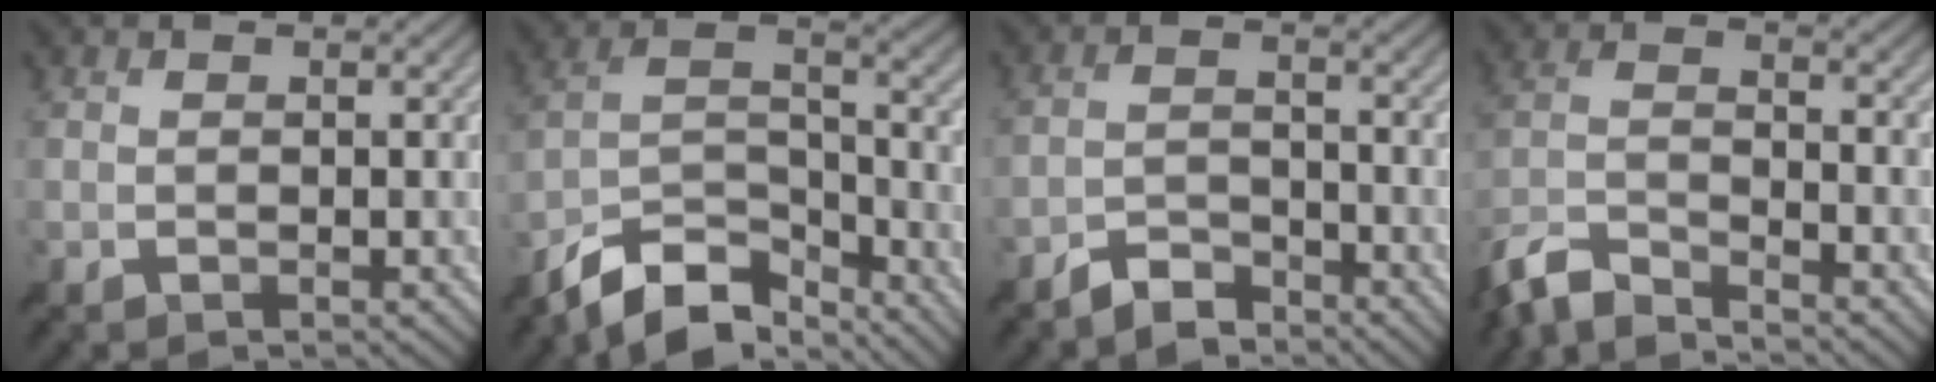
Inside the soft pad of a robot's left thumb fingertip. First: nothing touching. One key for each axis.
{"total": 11.1, "fx": -9.3, "fy": 3.4, "fz": 4.8, "tx": -0.088, "ty": 0.006, "tz": -0.183}
{"total": 4.0, "fx": -3.6, "fy": 1.3, "fz": 1.1, "tx": -0.018, "ty": 0.000, "tz": -0.075}
{"total": 8.6, "fx": -7.6, "fy": 1.7, "fz": 3.6, "tx": -0.073, "ty": -0.009, "tz": -0.157}